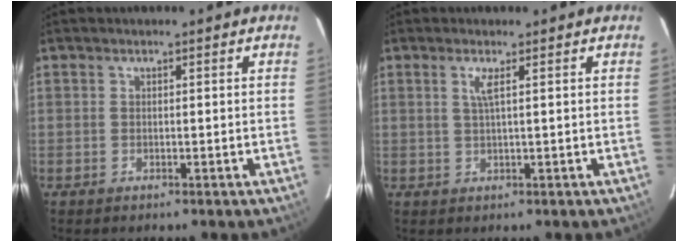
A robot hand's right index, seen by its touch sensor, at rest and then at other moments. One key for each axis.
{"total": 1.9, "fx": 0.7, "fy": -0.4, "fz": 1.7, "tx": -0.035, "ty": -0.002, "tz": 0.014}